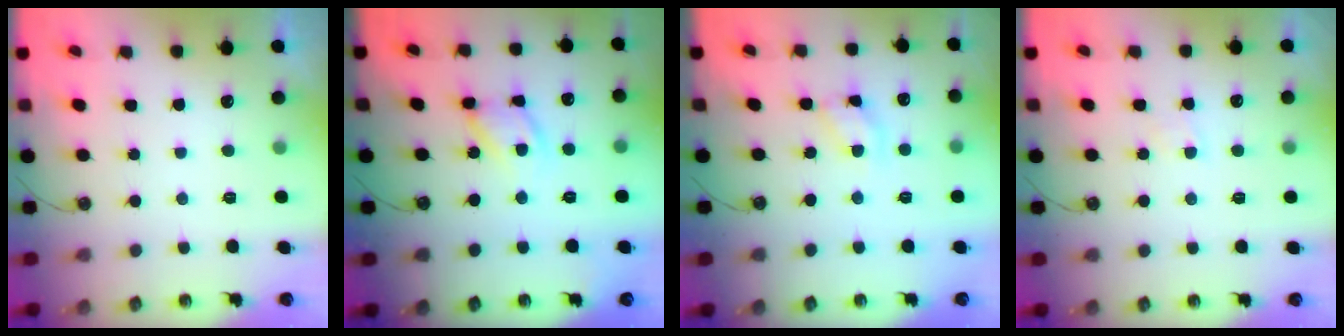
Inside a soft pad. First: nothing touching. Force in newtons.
{"total": 11.4, "press": 11.3, "slide": 0.9}
{"total": 9.3, "press": 9.3, "slide": 0.6}
{"total": 2.8, "press": 2.8, "slide": 0.3}